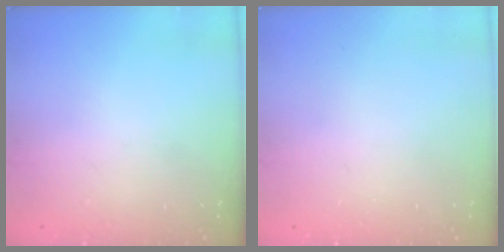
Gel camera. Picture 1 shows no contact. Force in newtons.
{"total": 0.0}